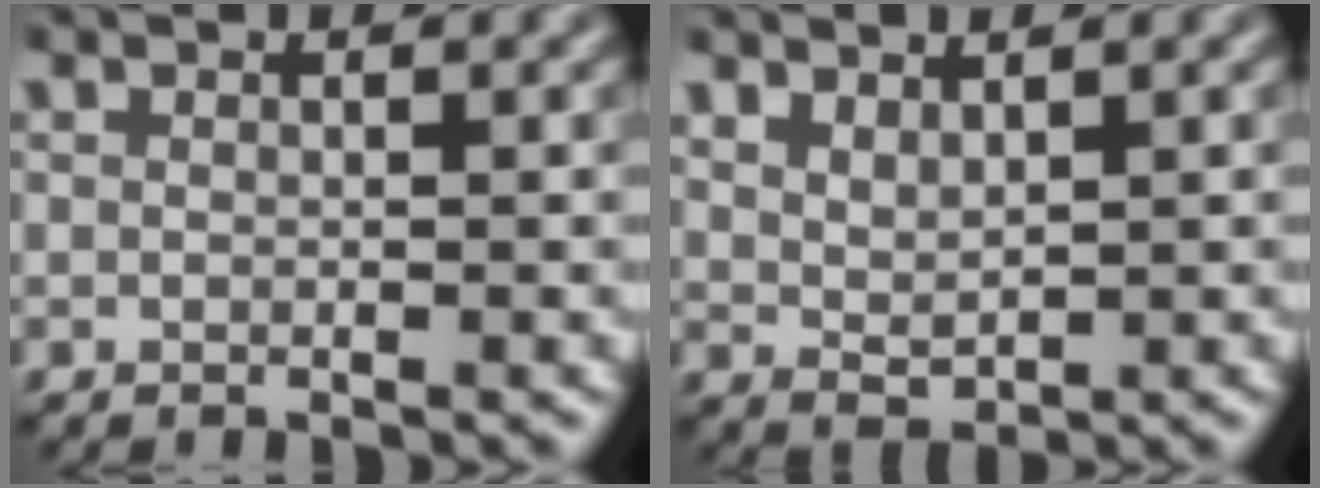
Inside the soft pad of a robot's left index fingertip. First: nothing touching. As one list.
[{"total": 1.7, "force": [1.3, 0.7, 0.9], "torque": [-0.021, 0.005, 0.036]}]